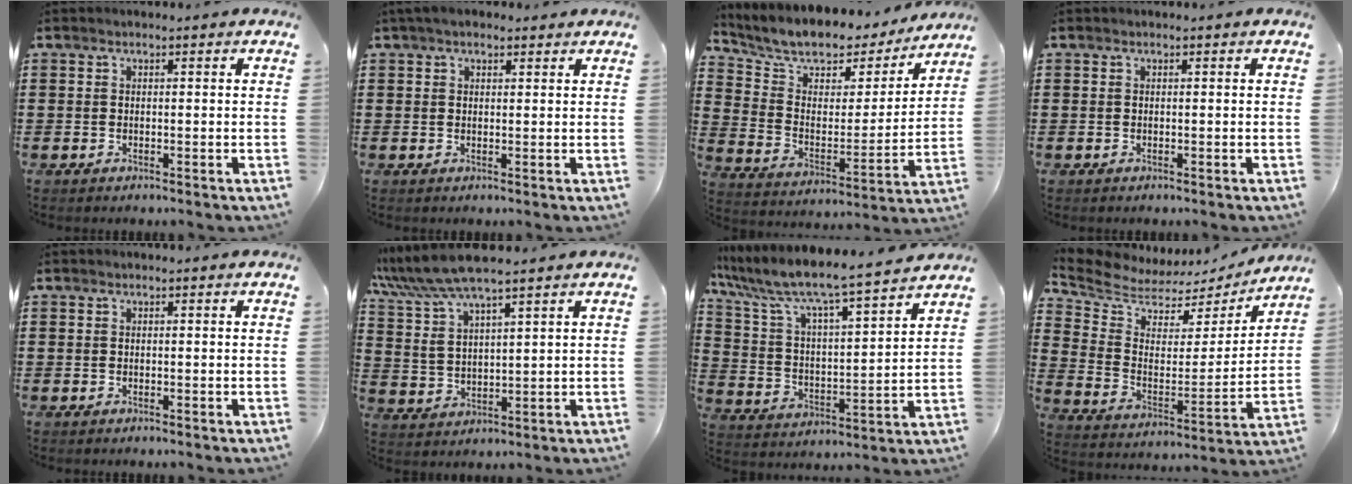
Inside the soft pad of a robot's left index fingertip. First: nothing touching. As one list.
[{"total": 2.5, "force": [1.8, 1.1, 1.3], "torque": [-0.030, 0.008, 0.032]}, {"total": 7.0, "force": [6.1, 3.1, 1.6], "torque": [-0.058, -0.051, 0.100]}, {"total": 0.0}, {"total": 0.0}, {"total": 7.4, "force": [6.1, 0.6, 4.2], "torque": [-0.100, -0.021, 0.110]}, {"total": 6.7, "force": [6.1, 0.1, 2.7], "torque": [-0.085, -0.052, 0.094]}, {"total": 5.5, "force": [5.1, 2.0, 0.2], "torque": [-0.045, -0.048, 0.084]}]